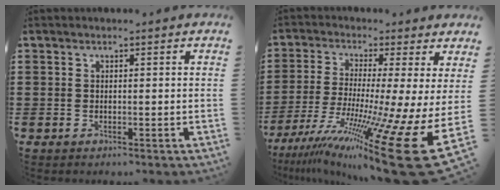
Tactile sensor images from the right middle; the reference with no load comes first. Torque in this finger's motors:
{"motor_torque": [2.03, -0.10, 1.05, 0.21]}